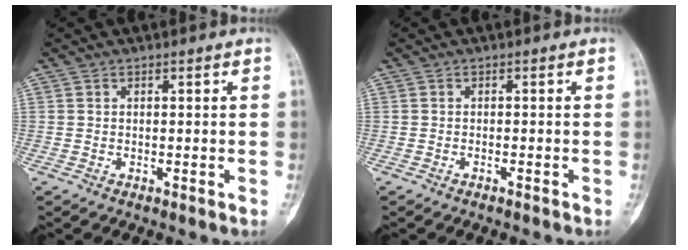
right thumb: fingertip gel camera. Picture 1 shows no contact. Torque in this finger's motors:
{"motor_torque": [0.13, -0.07, 0.04, 0.03, 0.02]}